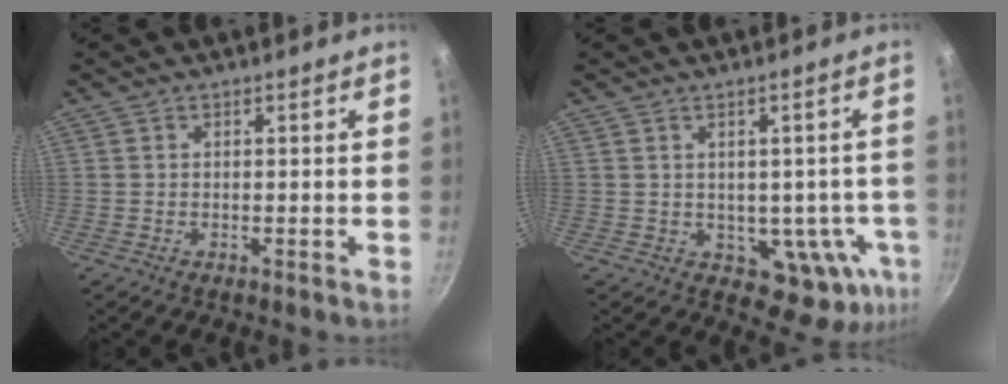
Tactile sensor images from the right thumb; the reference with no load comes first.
{"total": 9.4, "force": [-1.4, 6.5, 6.7], "torque": [-0.035, 0.009, -0.002]}